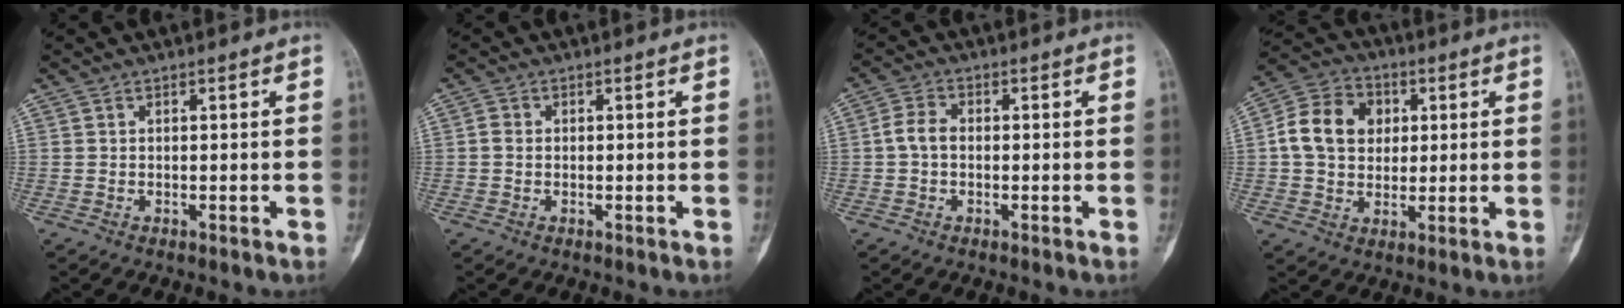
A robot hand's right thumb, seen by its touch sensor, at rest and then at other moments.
{"total": 1.4, "force": [-0.1, 1.2, 0.7], "torque": [-0.006, 0.003, -0.003]}
{"total": 3.8, "force": [-0.4, 2.6, 2.8], "torque": [-0.052, 0.012, -0.015]}
{"total": 12.2, "force": [1.8, 9.8, 7.0], "torque": [-0.095, 0.011, 0.023]}